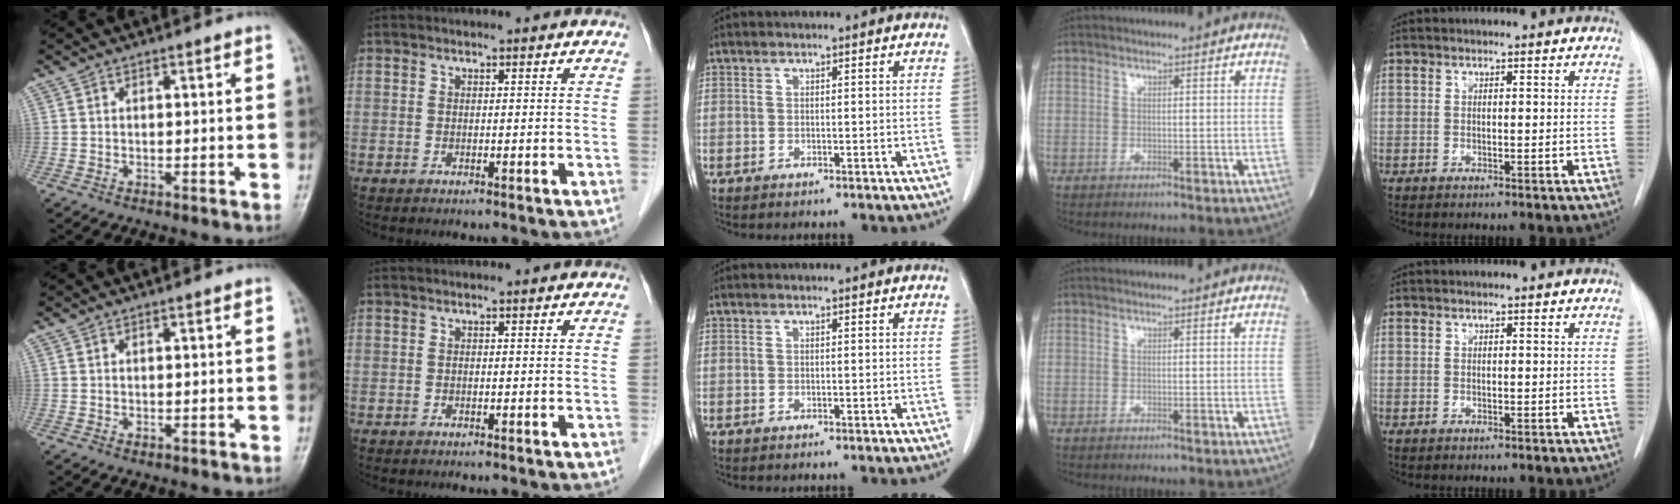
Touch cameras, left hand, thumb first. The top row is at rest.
{"thumb": {"total": 0.8, "force": [0.1, 0.4, 0.6], "torque": [-0.006, 0.000, 0.005]}}